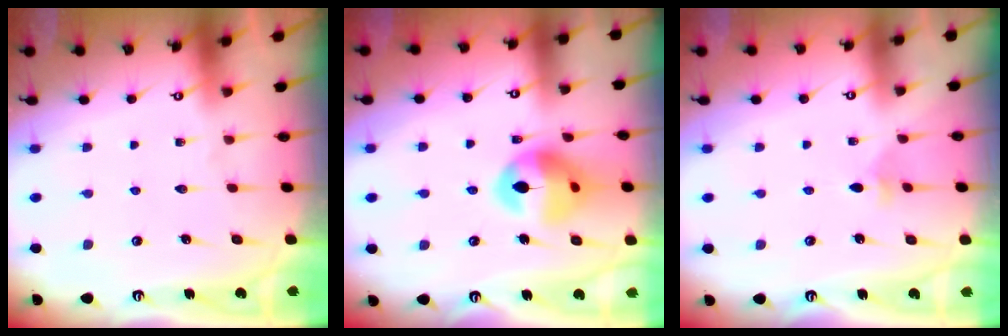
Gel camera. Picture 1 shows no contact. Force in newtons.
{"total": 14.9, "press": 14.8, "slide": 1.8}
{"total": 2.8, "press": 2.7, "slide": 0.7}